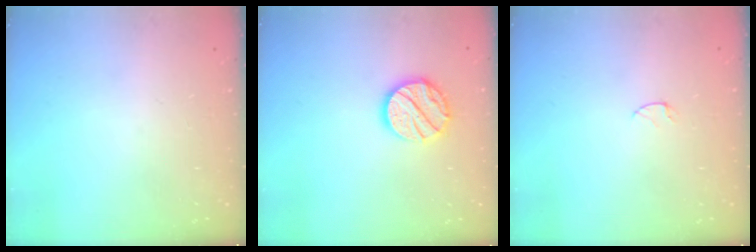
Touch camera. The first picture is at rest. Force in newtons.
{"total": 11.9, "press": 11.9, "slide": 1.0}
{"total": 2.9, "press": 2.9, "slide": 0.3}